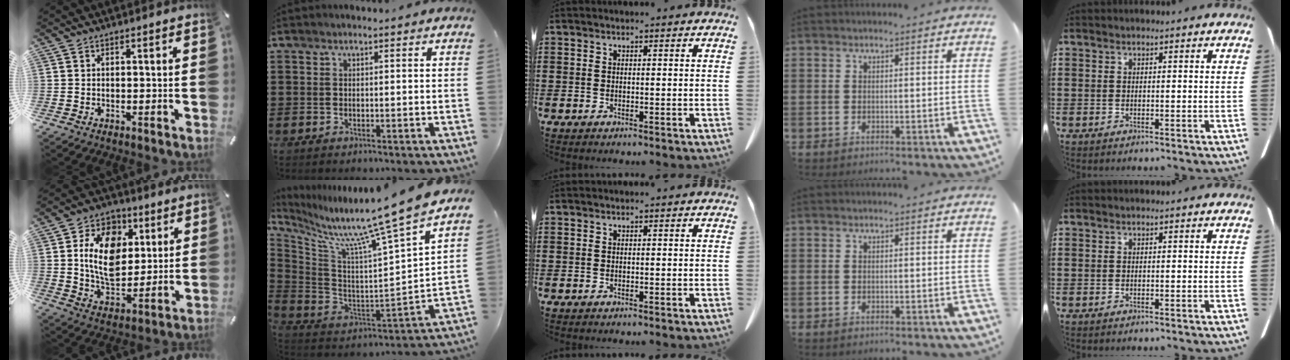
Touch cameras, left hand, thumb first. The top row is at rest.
{"thumb": {"total": 14.7, "force": [3.7, 10.9, 9.2], "torque": [-0.173, 0.001, 0.066]}, "index": {"total": 11.1, "force": [9.8, -2.2, 4.9], "torque": [-0.113, -0.094, 0.145]}}